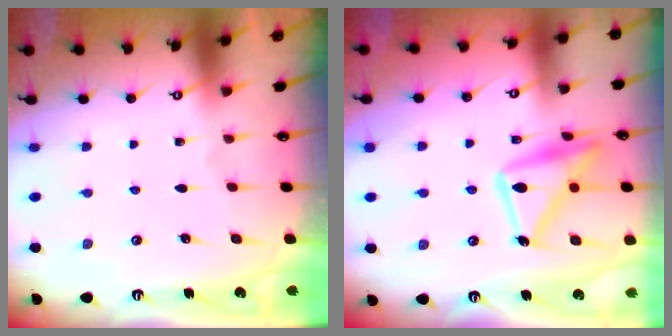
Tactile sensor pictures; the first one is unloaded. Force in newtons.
{"total": 16.8, "press": 16.7, "slide": 1.1}